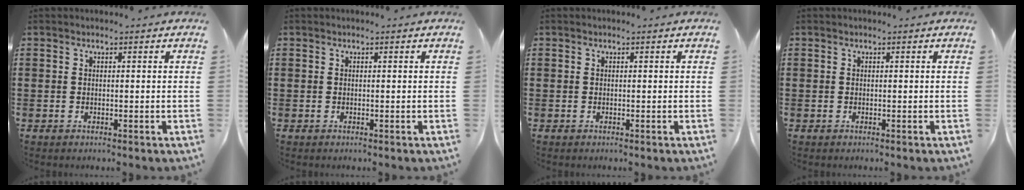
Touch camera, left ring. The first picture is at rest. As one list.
[{"total": 0.0}, {"total": 0.0}, {"total": 0.0}]